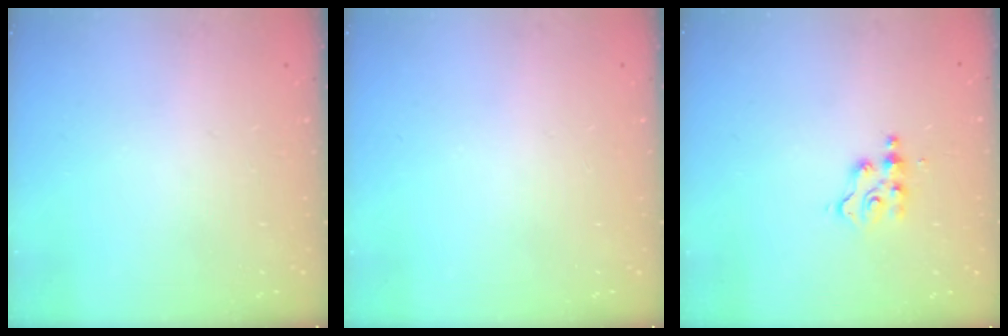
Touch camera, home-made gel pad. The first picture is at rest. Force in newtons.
{"total": 0.0}
{"total": 3.9, "press": 3.9, "slide": 0.5}